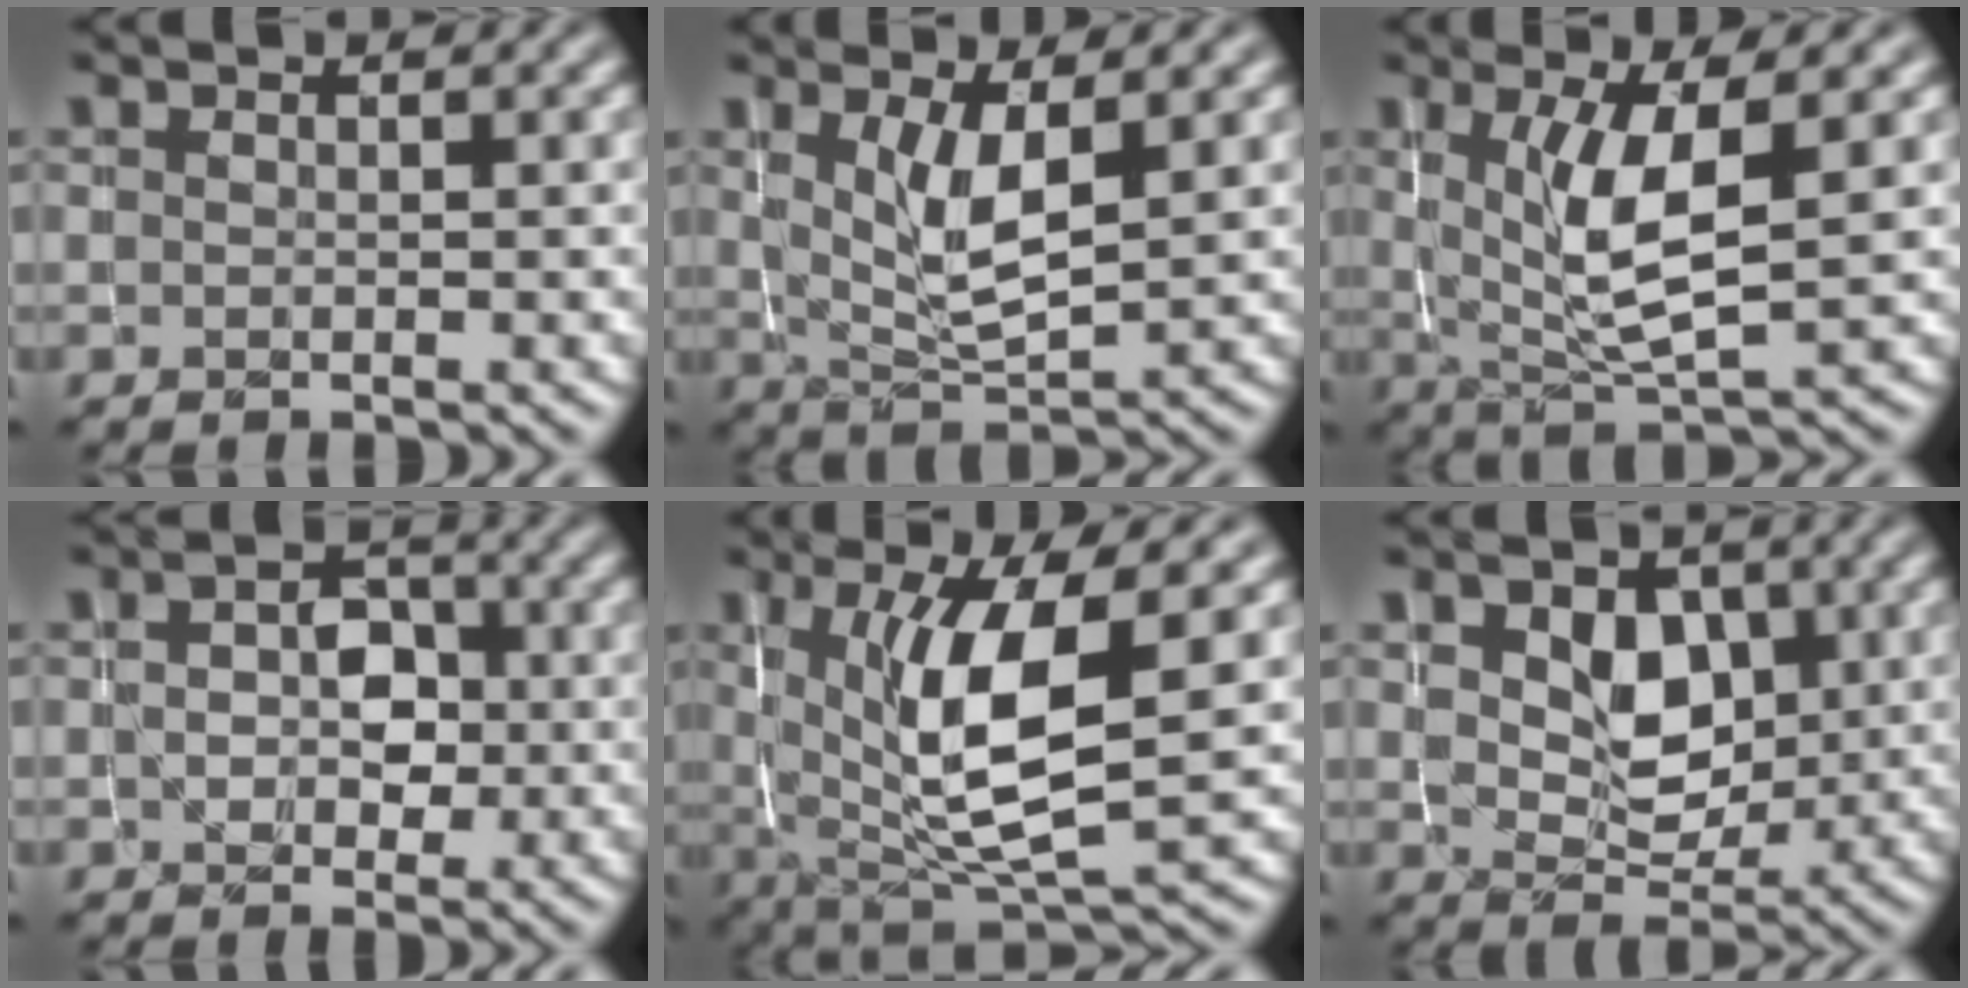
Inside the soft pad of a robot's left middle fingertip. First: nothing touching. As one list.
[{"total": 4.2, "force": [1.0, 1.2, 3.9], "torque": [-0.078, -0.011, 0.024]}, {"total": 5.9, "force": [0.7, 1.6, 5.6], "torque": [-0.112, -0.013, 0.020]}, {"total": 3.6, "force": [-0.2, 2.7, 2.4], "torque": [-0.039, 0.000, -0.008]}, {"total": 8.7, "force": [0.9, 2.6, 8.2], "torque": [-0.148, -0.011, 0.023]}, {"total": 4.4, "force": [0.9, 3.2, 2.9], "torque": [-0.050, -0.010, 0.012]}]